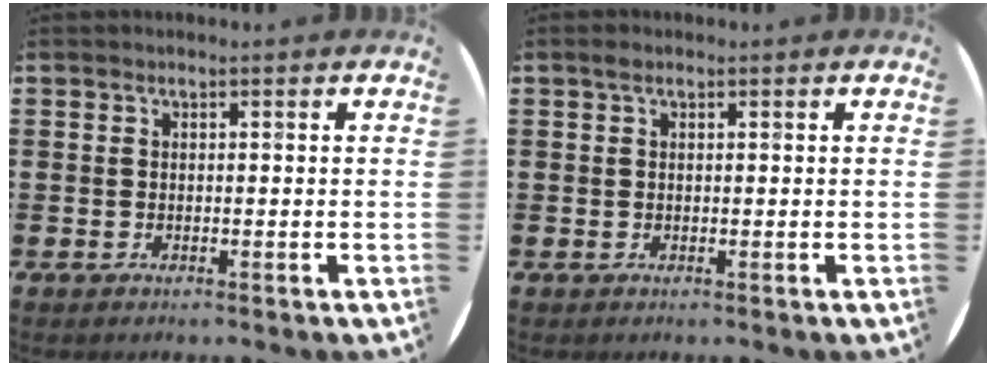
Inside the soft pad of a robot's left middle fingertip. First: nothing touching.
{"total": 0.8, "force": [0.5, 0.5, 0.4], "torque": [0.000, 0.000, 0.008]}